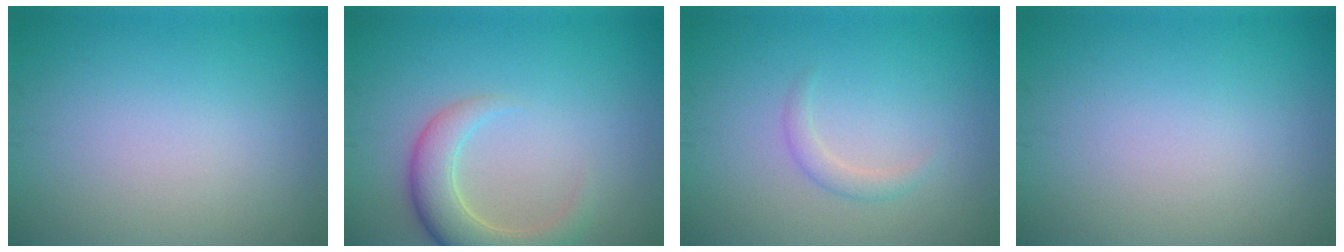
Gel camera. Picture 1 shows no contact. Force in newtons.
{"total": 4.6, "press": 4.6, "slide": 0.4}
{"total": 1.3, "press": 1.3, "slide": 0.1}
{"total": 0.0}